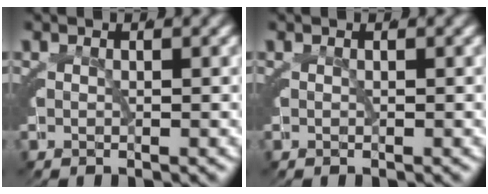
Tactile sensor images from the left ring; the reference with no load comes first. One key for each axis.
{"total": 0.0}